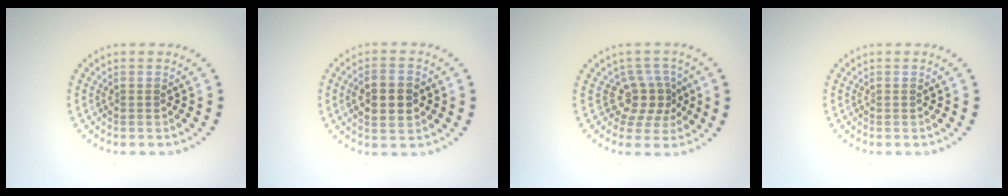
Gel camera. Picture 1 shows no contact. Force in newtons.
{"total": 4.1, "press": 4.1, "slide": 0.2}
{"total": 3.2, "press": 2.4, "slide": 2.1}
{"total": 0.0}